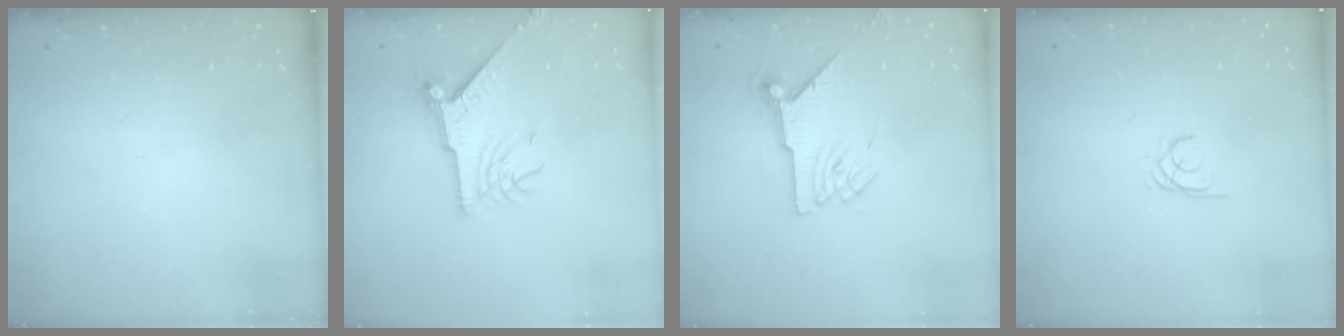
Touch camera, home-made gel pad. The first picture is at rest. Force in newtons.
{"total": 9.7, "press": 9.7, "slide": 0.3}
{"total": 7.7, "press": 7.7, "slide": 0.3}
{"total": 1.5, "press": 1.5, "slide": 0.1}